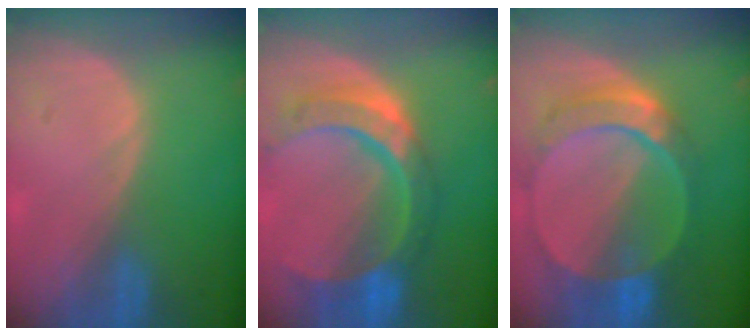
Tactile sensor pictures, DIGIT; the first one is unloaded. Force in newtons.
{"total": 11.1, "press": 9.3, "slide": 6.0}
{"total": 9.8, "press": 8.4, "slide": 4.9}